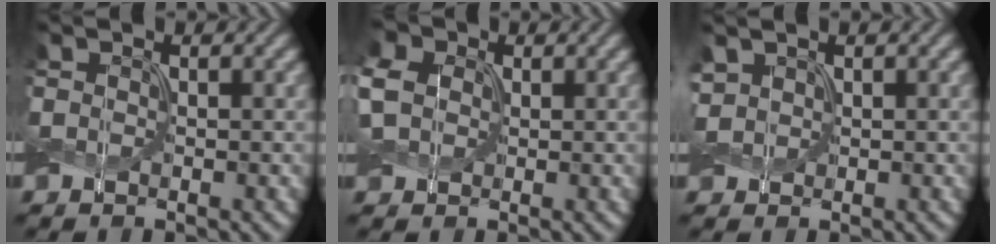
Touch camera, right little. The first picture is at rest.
{"total": 6.1, "force": [1.7, 4.8, 3.4], "torque": [-0.101, 0.027, 0.015]}
{"total": 1.5, "force": [0.8, 1.1, 0.7], "torque": [-0.023, 0.005, 0.017]}